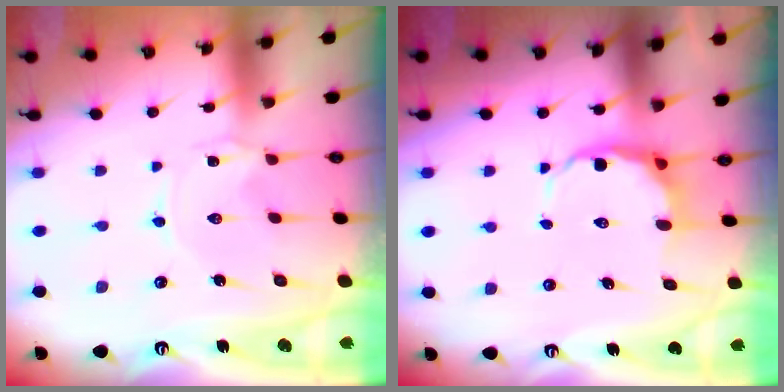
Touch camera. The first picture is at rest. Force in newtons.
{"total": 7.3, "press": 7.2, "slide": 1.6}